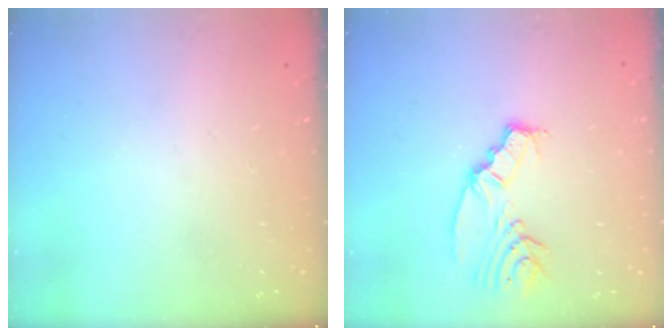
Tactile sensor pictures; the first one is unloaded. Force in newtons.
{"total": 7.2, "press": 7.2, "slide": 0.5}